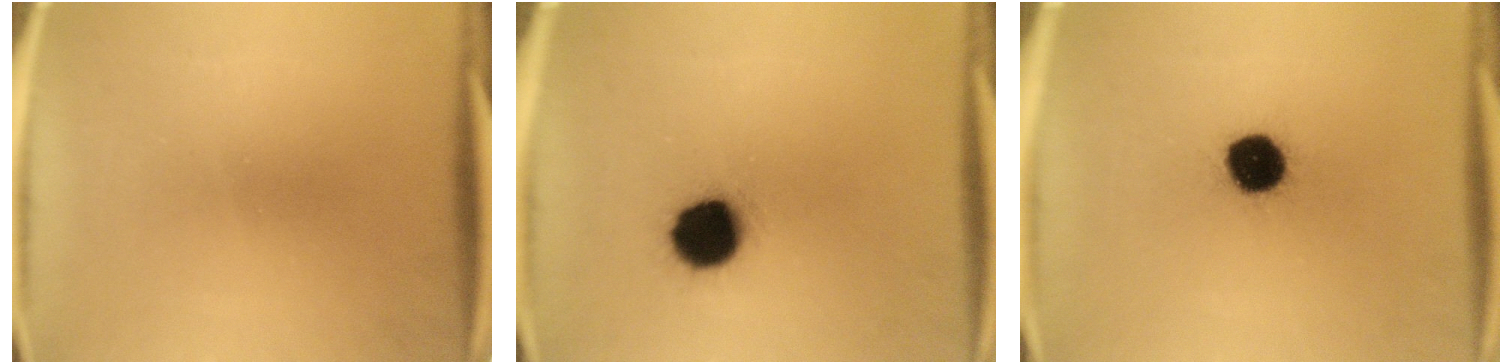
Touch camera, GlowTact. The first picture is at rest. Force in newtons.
{"total": 12.3}
{"total": 11.4}